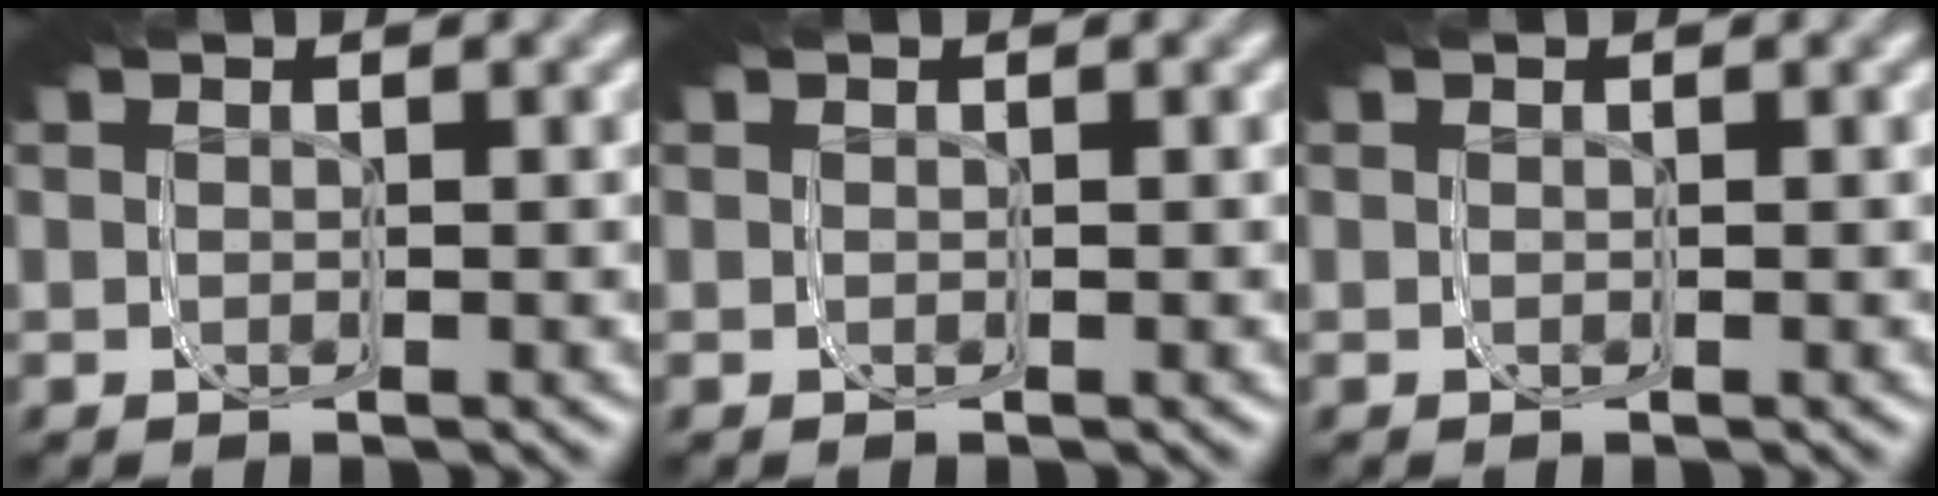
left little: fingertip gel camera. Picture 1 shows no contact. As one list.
[{"total": 0.0}, {"total": 0.0}]